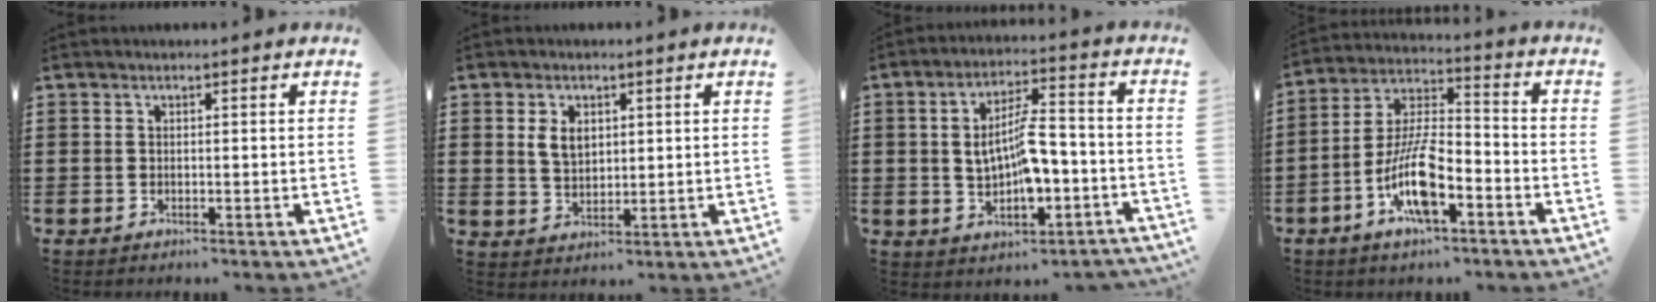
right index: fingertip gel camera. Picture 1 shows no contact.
{"total": 3.8, "force": [1.1, 2.5, 2.6], "torque": [-0.050, 0.007, 0.017]}
{"total": 8.2, "force": [-1.4, 3.6, 7.3], "torque": [-0.134, 0.006, -0.030]}
{"total": 11.2, "force": [-5.0, 3.9, 9.3], "torque": [-0.207, 0.000, -0.095]}